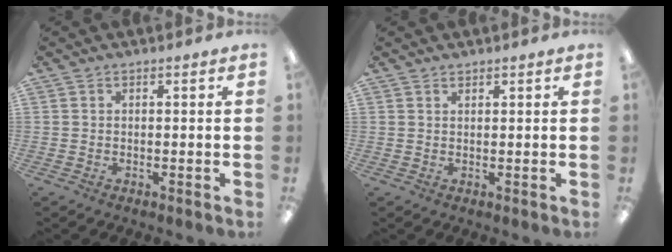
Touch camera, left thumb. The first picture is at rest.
{"total": 1.0, "force": [1.0, 0.2, 0.1], "torque": [-0.002, -0.001, 0.018]}